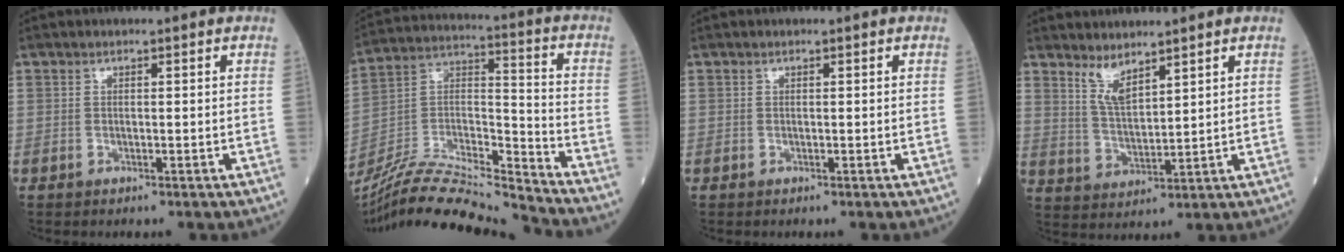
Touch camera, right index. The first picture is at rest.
{"total": 20.2, "force": [-19.0, -0.2, 6.7], "torque": [-0.138, 0.010, -0.335]}
{"total": 0.0}
{"total": 4.6, "force": [3.6, 0.9, 2.8], "torque": [-0.060, -0.015, 0.077]}